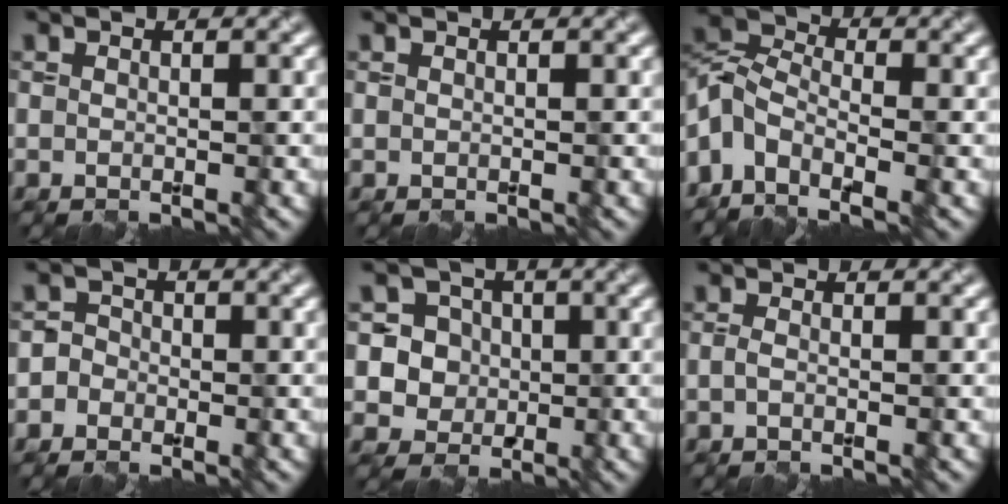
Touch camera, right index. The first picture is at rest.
{"total": 0.0}
{"total": 5.8, "force": [-3.6, 3.0, 3.5], "torque": [-0.070, 0.002, -0.087]}
{"total": 2.1, "force": [-0.9, 1.9, 0.2], "torque": [0.019, 0.014, -0.028]}
{"total": 6.0, "force": [0.8, 5.7, 1.7], "torque": [-0.024, 0.021, 0.005]}
{"total": 0.8, "force": [-0.4, 0.2, 0.6], "torque": [-0.016, 0.001, -0.010]}